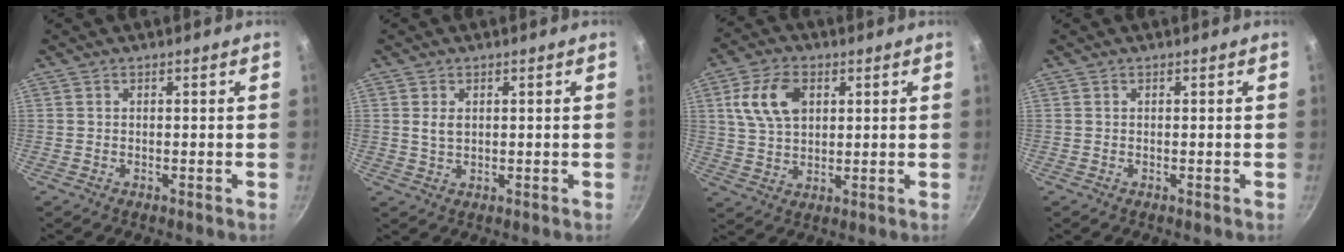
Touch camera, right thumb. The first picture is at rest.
{"total": 2.6, "force": [0.6, 1.8, 1.9], "torque": [-0.028, -0.003, 0.014]}
{"total": 10.3, "force": [3.2, 6.7, 7.1], "torque": [-0.119, 0.001, 0.057]}
{"total": 0.0}